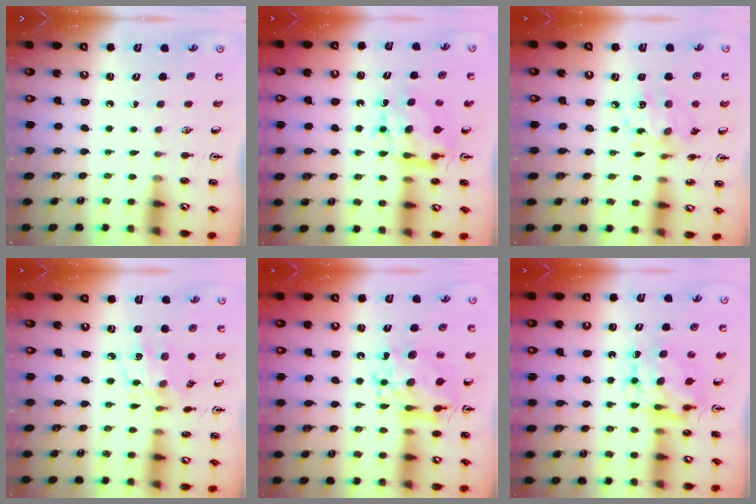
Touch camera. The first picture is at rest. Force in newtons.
{"total": 7.1, "press": 7.1, "slide": 0.2}
{"total": 9.8, "press": 9.8, "slide": 0.6}
{"total": 7.1, "press": 7.1, "slide": 0.5}
{"total": 11.5, "press": 11.4, "slide": 1.2}
{"total": 8.3, "press": 8.3, "slide": 0.7}